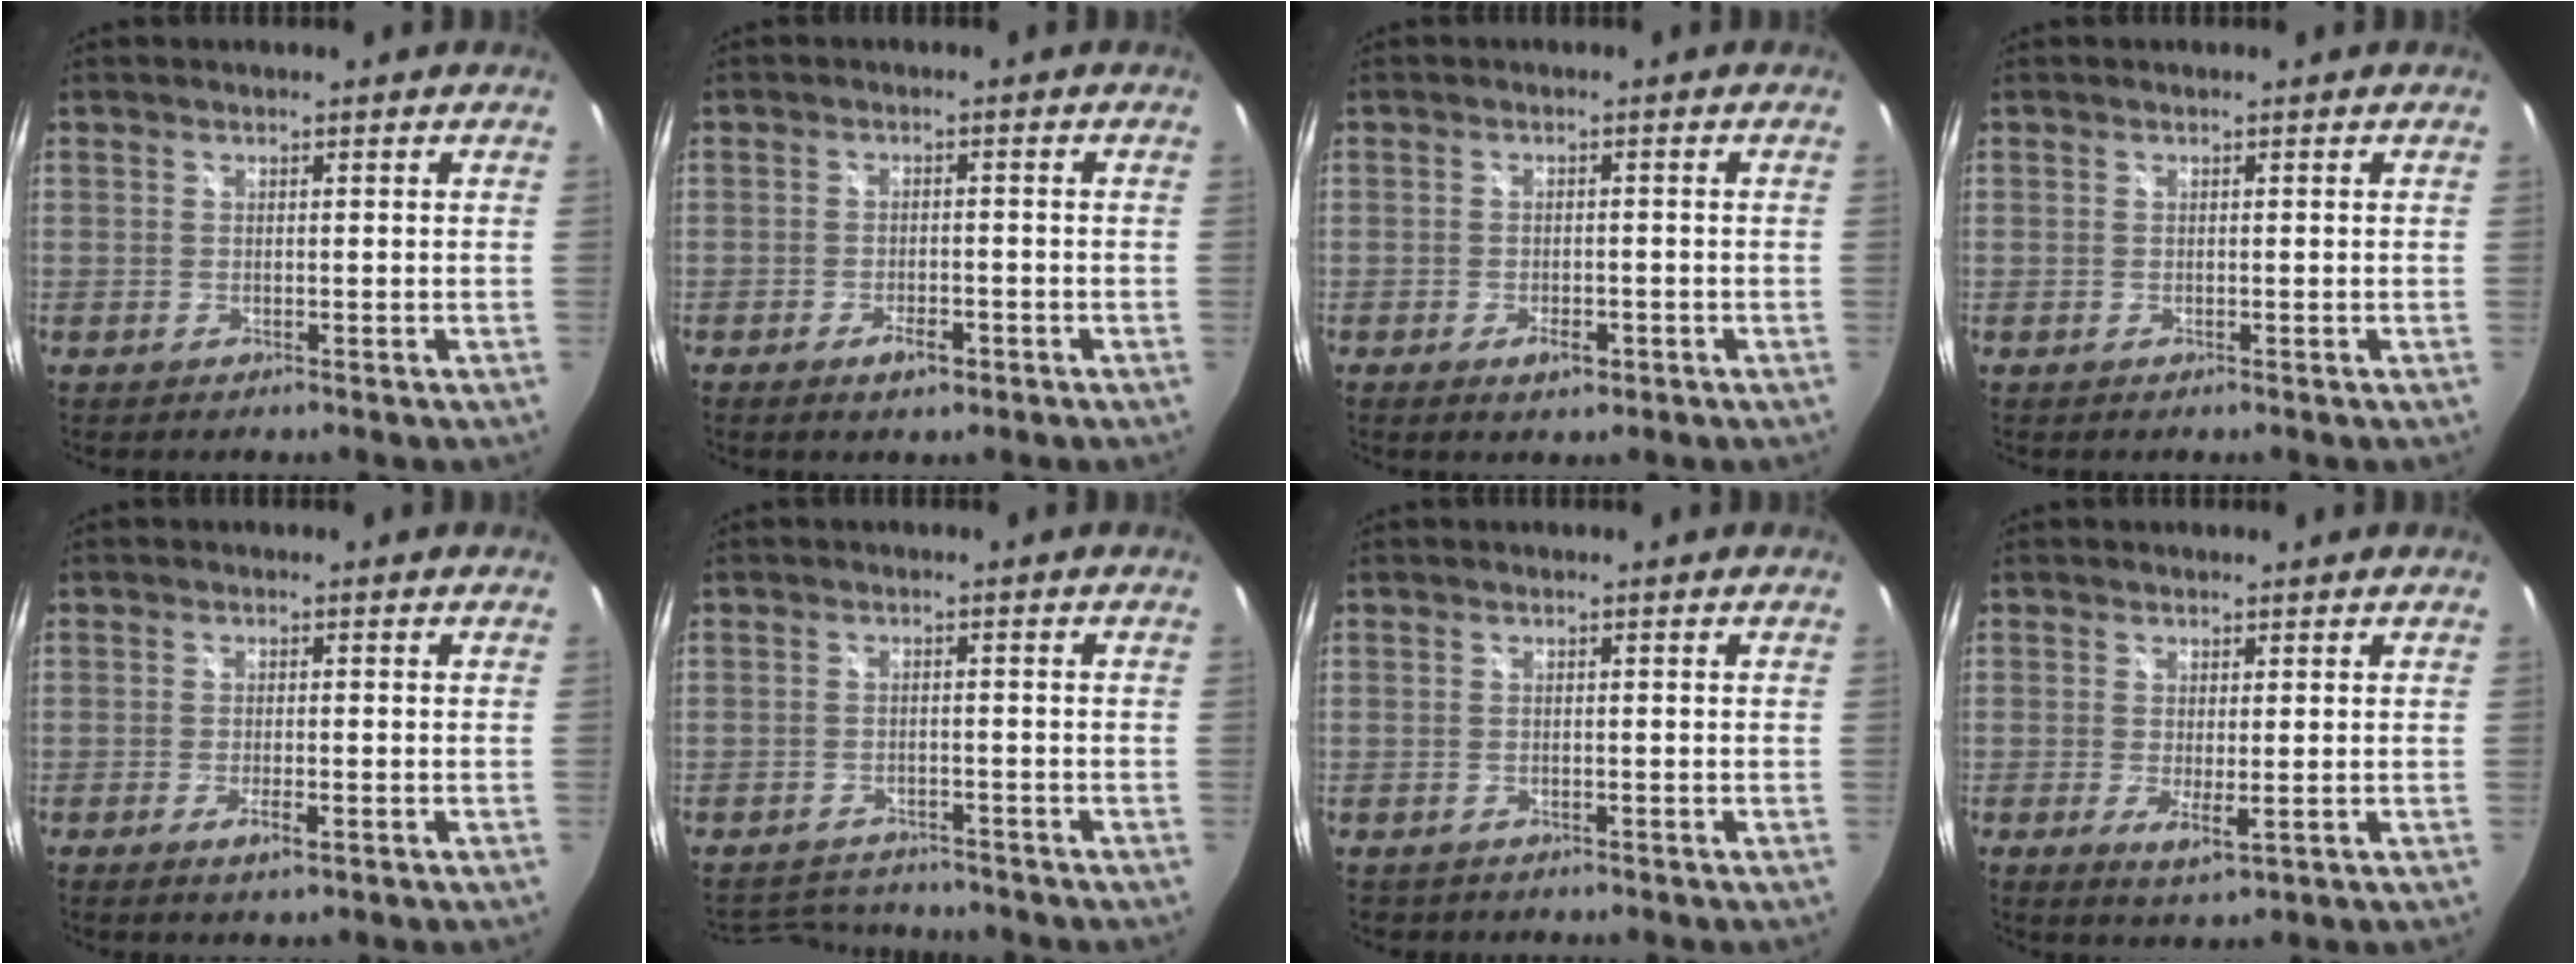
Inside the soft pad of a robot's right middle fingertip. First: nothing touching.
{"total": 3.0, "force": [-1.7, 1.2, 2.2], "torque": [-0.045, -0.003, -0.028]}
{"total": 2.8, "force": [-1.3, 1.3, 2.1], "torque": [-0.040, -0.006, -0.020]}
{"total": 0.0}
{"total": 2.4, "force": [-1.0, 0.3, 2.1], "torque": [-0.041, -0.006, -0.020]}
{"total": 6.6, "force": [-6.3, 1.8, 1.0], "torque": [-0.033, 0.011, -0.095]}
{"total": 0.9, "force": [-0.6, 0.7, 0.2], "torque": [-0.008, -0.003, -0.007]}
{"total": 3.0, "force": [0.0, 0.3, 3.0], "torque": [-0.052, -0.013, 0.001]}